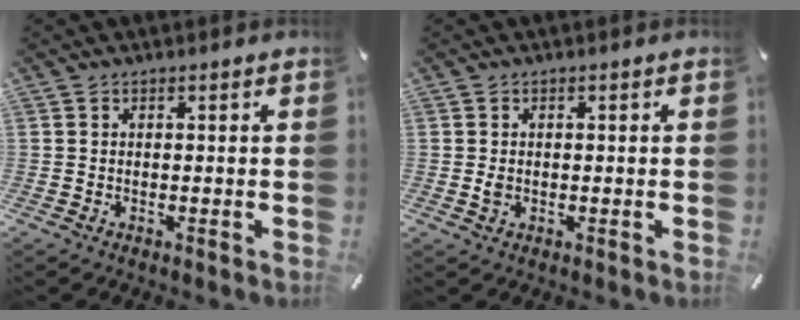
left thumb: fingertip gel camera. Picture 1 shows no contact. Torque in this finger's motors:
{"motor_torque": [0.36, 0.59, 0.35, -0.09, -0.04]}